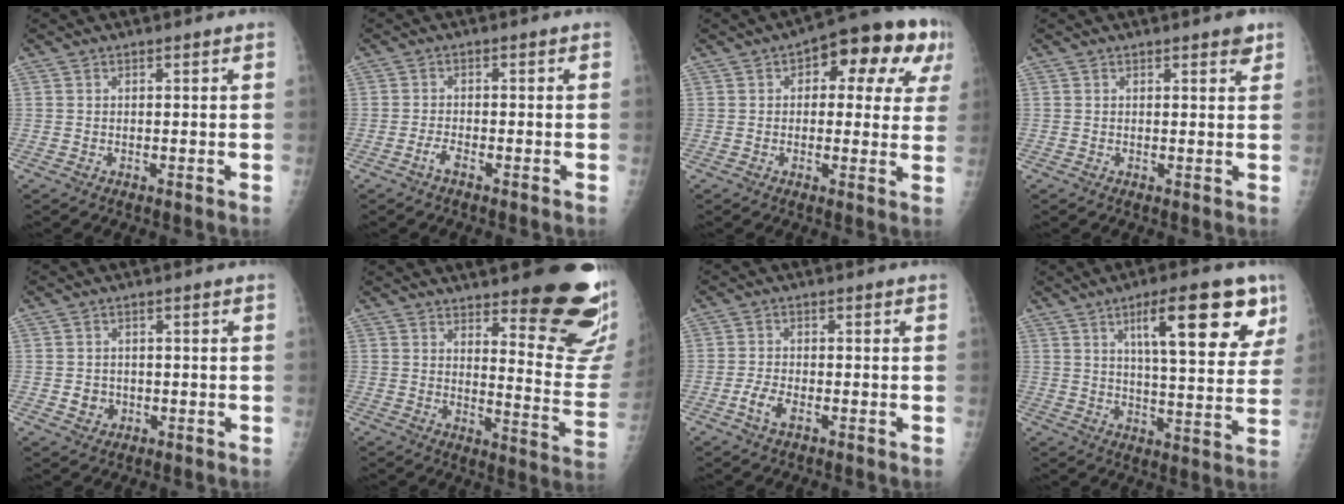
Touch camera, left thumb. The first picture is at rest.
{"total": 1.8, "force": [-1.5, 0.3, 1.0], "torque": [-0.027, 0.007, -0.031]}
{"total": 15.3, "force": [5.2, 7.4, 12.3], "torque": [-0.104, 0.020, 0.054]}
{"total": 2.1, "force": [1.4, 0.7, 1.4], "torque": [-0.009, -0.006, 0.014]}
{"total": 2.8, "force": [-0.8, 2.6, 0.8], "torque": [0.001, 0.004, -0.007]}
{"total": 19.4, "force": [12.6, 4.8, 14.0], "torque": [-0.144, -0.103, 0.163]}
{"total": 3.3, "force": [-1.8, 1.4, 2.3], "torque": [-0.052, 0.012, -0.037]}
{"total": 17.5, "force": [8.5, 5.1, 14.4], "torque": [-0.171, -0.031, 0.123]}